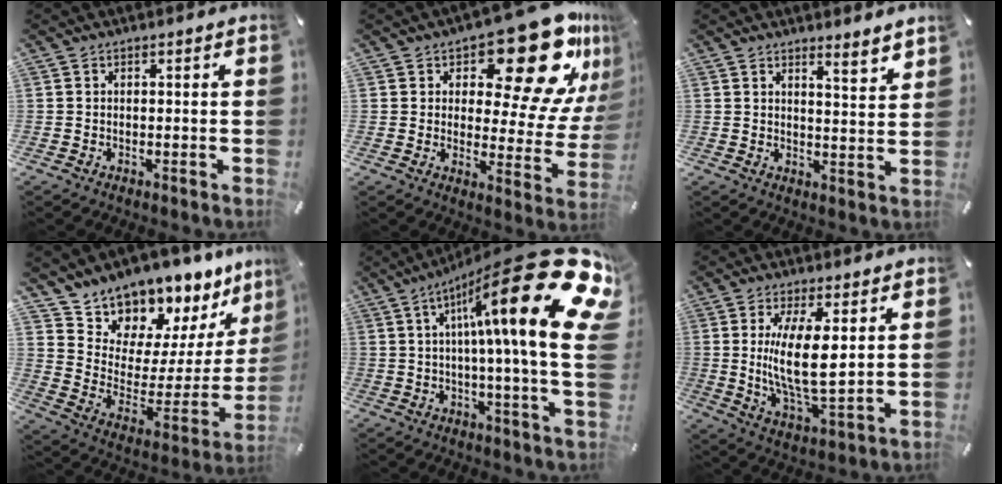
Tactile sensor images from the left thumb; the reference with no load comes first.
{"total": 21.7, "force": [13.7, 8.8, 14.2], "torque": [-0.183, -0.109, 0.225]}
{"total": 4.2, "force": [4.0, 0.2, 1.1], "torque": [-0.010, -0.041, 0.067]}
{"total": 11.6, "force": [10.5, 4.5, -2.3], "torque": [0.031, -0.136, 0.186]}
{"total": 32.6, "force": [11.0, 6.1, 30.0], "torque": [-0.437, -0.094, 0.181]}
{"total": 12.9, "force": [2.7, 4.9, 11.6], "torque": [-0.228, -0.019, 0.042]}